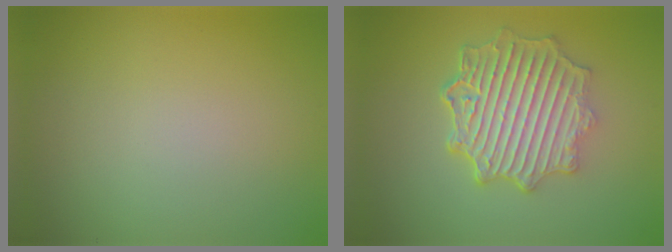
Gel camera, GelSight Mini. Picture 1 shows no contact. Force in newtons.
{"total": 6.6, "press": 5.2, "slide": 4.0}